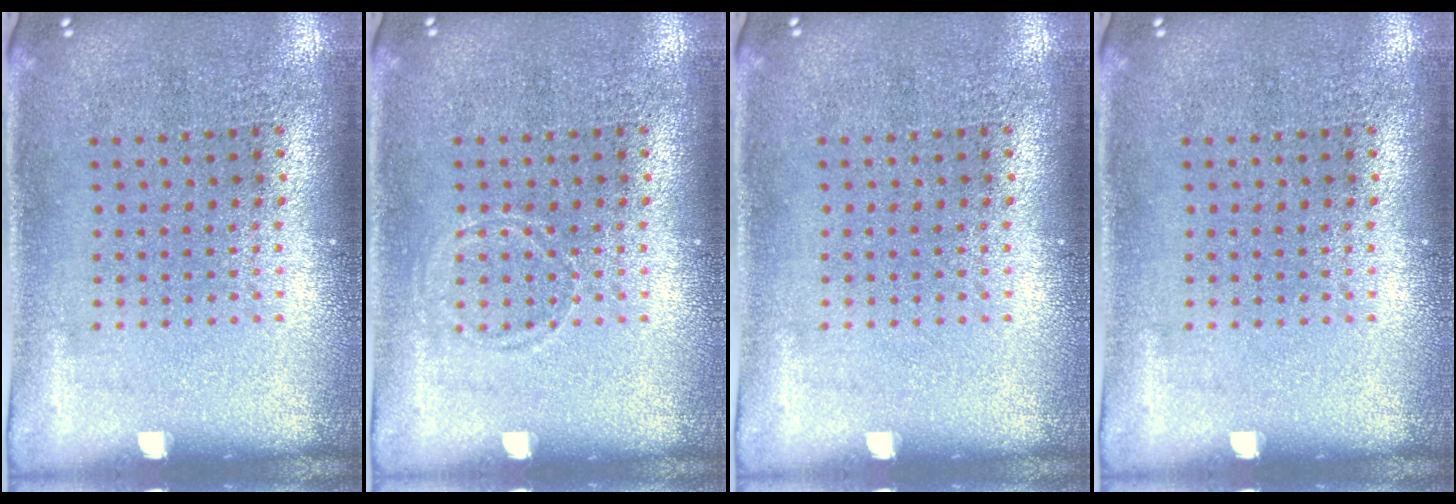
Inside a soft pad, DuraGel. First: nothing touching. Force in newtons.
{"total": 0.8, "press": 0.7, "slide": 0.2}
{"total": 0.0}
{"total": 0.0}